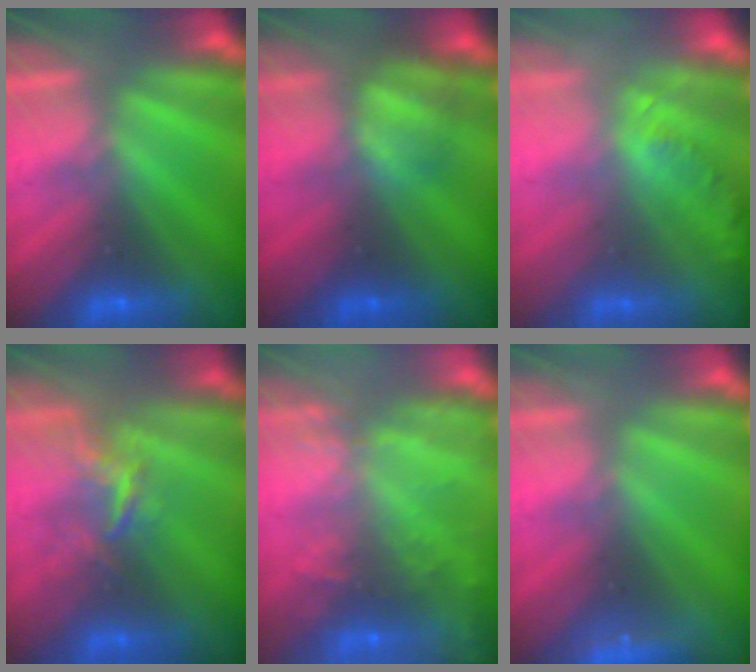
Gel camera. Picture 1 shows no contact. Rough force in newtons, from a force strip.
{"total": 2.5}
{"total": 1.8}
{"total": 3.2}
{"total": 8.9}
{"total": 2.4}